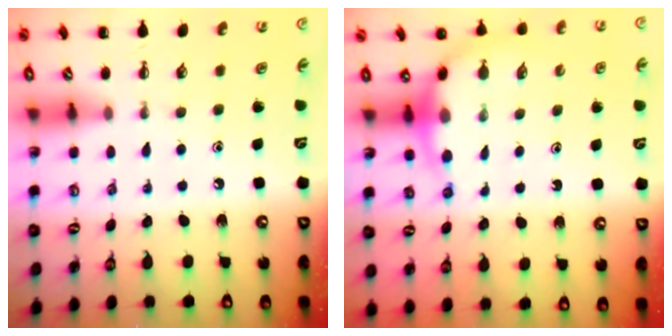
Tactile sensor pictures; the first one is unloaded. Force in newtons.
{"total": 8.8, "press": 8.7, "slide": 1.4}